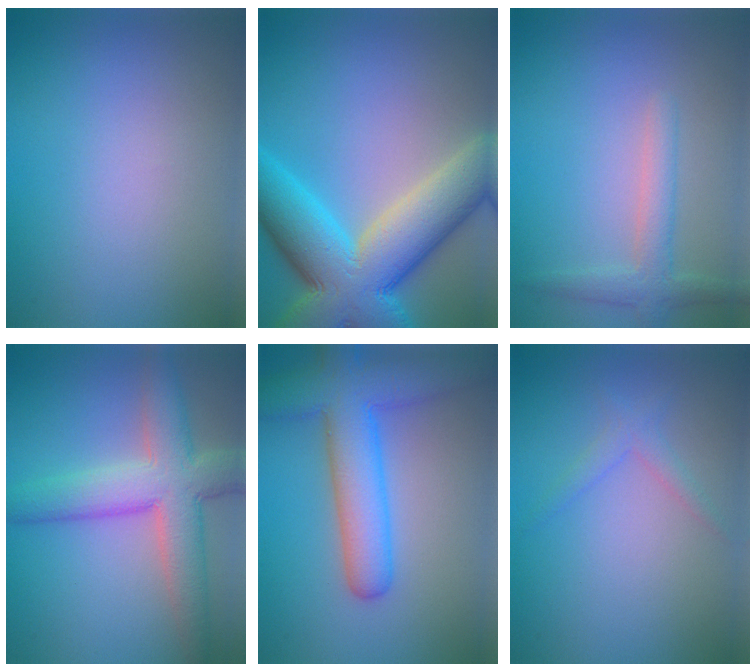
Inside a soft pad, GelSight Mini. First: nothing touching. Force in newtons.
{"total": 13.2, "press": 13.2, "slide": 0.6}
{"total": 2.6, "press": 2.6, "slide": 0.2}
{"total": 7.5, "press": 7.5, "slide": 0.4}
{"total": 8.4, "press": 8.4, "slide": 0.3}
{"total": 1.5, "press": 1.5, "slide": 0.1}